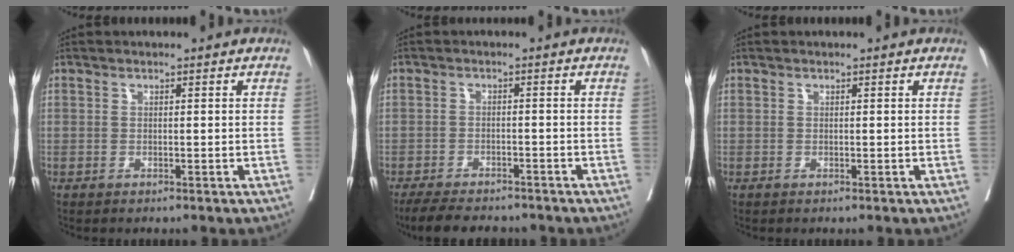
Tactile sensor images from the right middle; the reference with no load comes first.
{"total": 8.4, "force": [-7.3, 2.4, 3.3], "torque": [-0.050, -0.011, -0.109]}
{"total": 0.0}